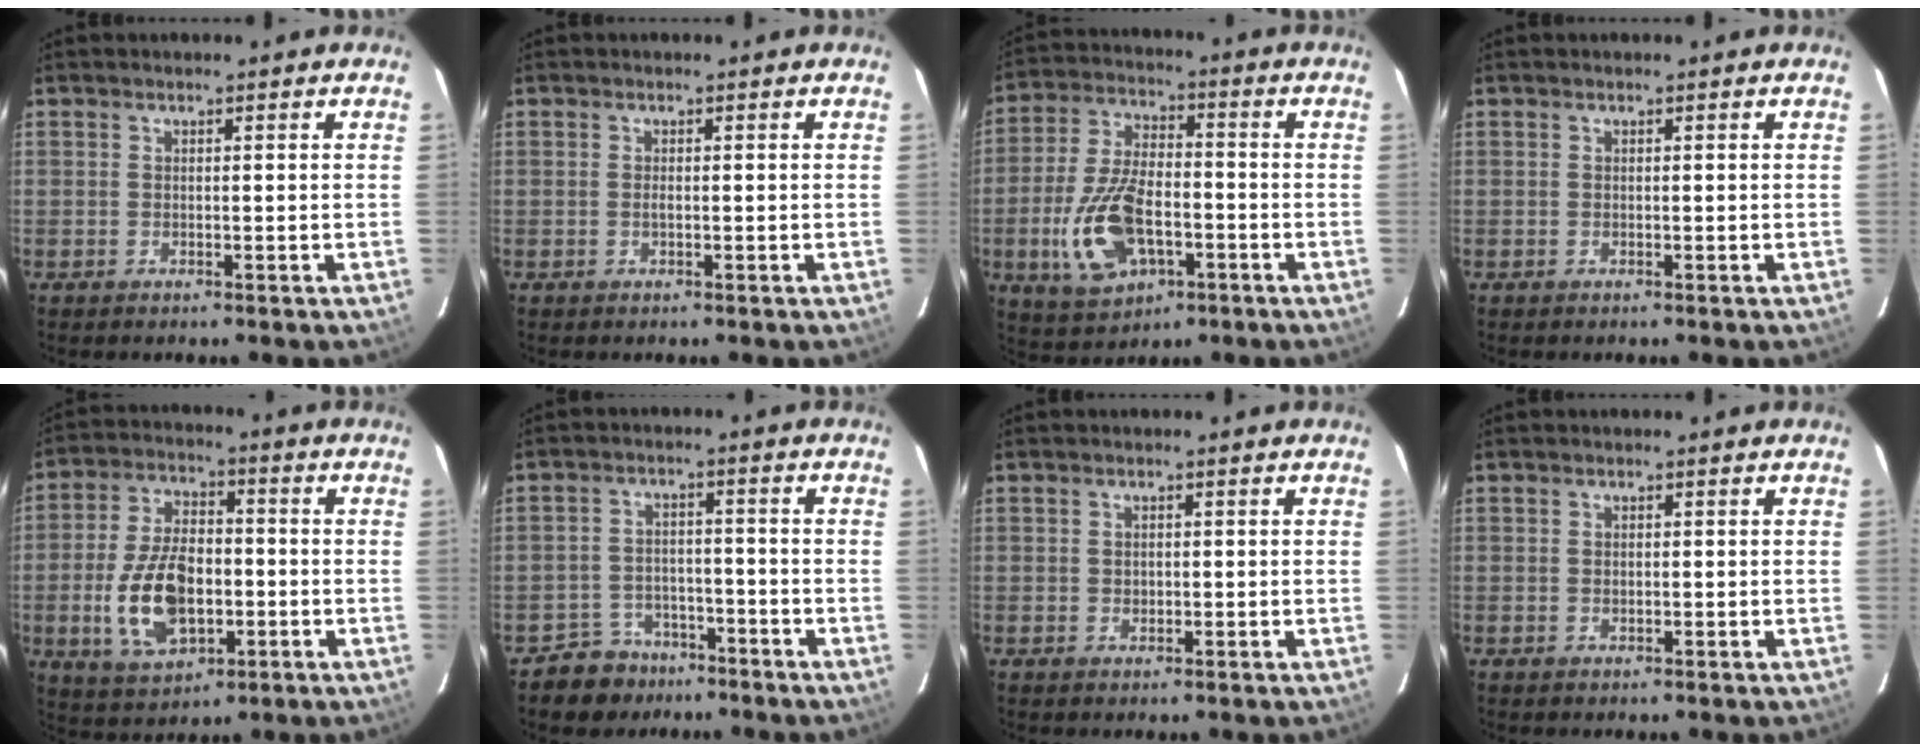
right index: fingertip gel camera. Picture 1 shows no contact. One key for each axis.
{"total": 0.7, "fx": -0.1, "fy": 0.2, "fz": 0.7, "tx": -0.014, "ty": 0.000, "tz": -0.002}
{"total": 14.9, "fx": -4.7, "fy": 7.9, "fz": 11.8, "tx": -0.255, "ty": -0.002, "tz": -0.076}
{"total": 0.0}
{"total": 14.5, "fx": -3.3, "fy": 8.2, "fz": 11.5, "tx": -0.232, "ty": 0.004, "tz": -0.045}
{"total": 6.9, "fx": -5.1, "fy": 4.6, "fz": 0.2, "tx": -0.018, "ty": 0.028, "tz": -0.073}
{"total": 1.1, "fx": 0.1, "fy": 1.0, "fz": 0.5, "tx": -0.006, "ty": 0.002, "tz": 0.001}
{"total": 0.6, "fx": 0.1, "fy": 0.4, "fz": 0.5, "tx": -0.008, "ty": 0.001, "tz": 0.002}